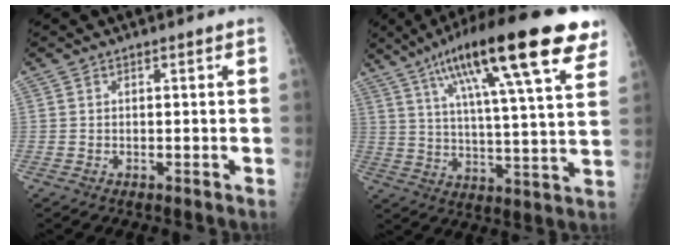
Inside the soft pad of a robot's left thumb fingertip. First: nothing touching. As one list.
[{"total": 26.0, "force": [14.3, 5.3, 21.0], "torque": [-0.321, -0.015, 0.220]}]